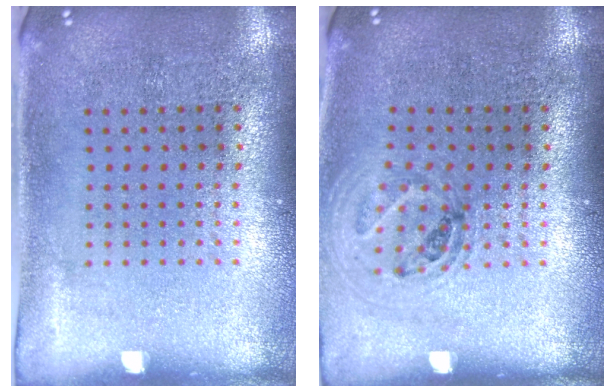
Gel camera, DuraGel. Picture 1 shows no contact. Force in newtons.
{"total": 1.0, "press": 1.0, "slide": 0.2}